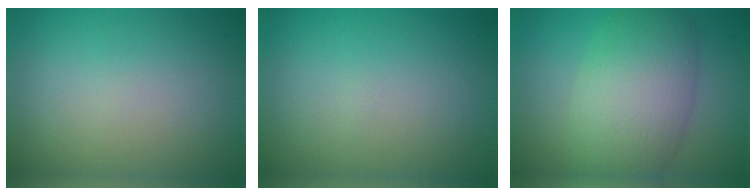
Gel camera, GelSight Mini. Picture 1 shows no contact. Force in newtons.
{"total": 0.0}
{"total": 8.1, "press": 8.1, "slide": 0.3}